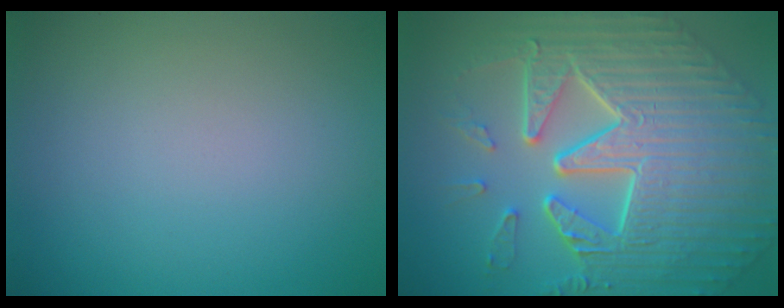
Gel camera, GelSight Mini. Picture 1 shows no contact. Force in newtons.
{"total": 11.1, "press": 7.5, "slide": 8.1}